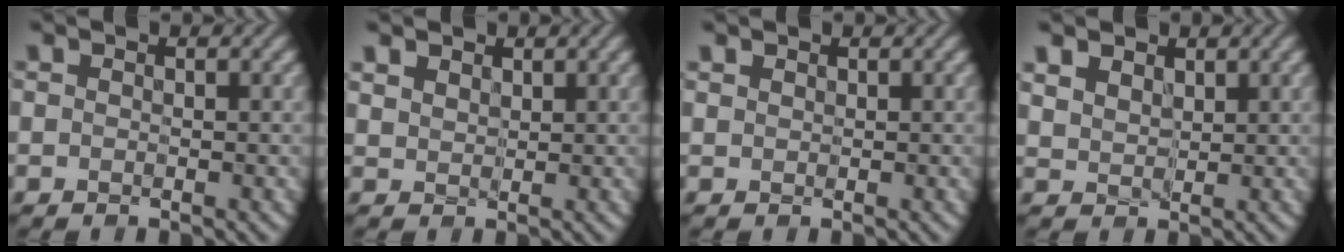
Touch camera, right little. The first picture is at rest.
{"total": 2.5, "force": [1.7, 1.6, 1.0], "torque": [-0.038, 0.002, 0.035]}
{"total": 0.8, "force": [0.6, 0.5, 0.1], "torque": [-0.007, 0.001, 0.018]}
{"total": 3.9, "force": [2.3, 2.6, 1.8], "torque": [-0.066, 0.004, 0.044]}